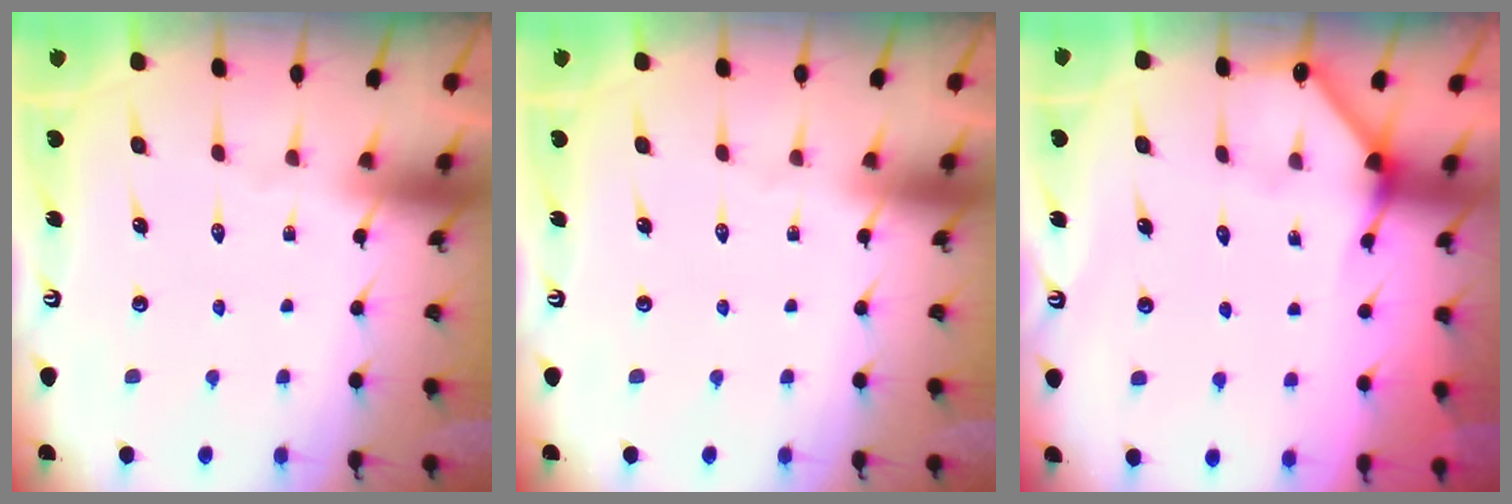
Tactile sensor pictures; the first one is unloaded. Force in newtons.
{"total": 0.0}
{"total": 3.2, "press": 3.2, "slide": 0.3}